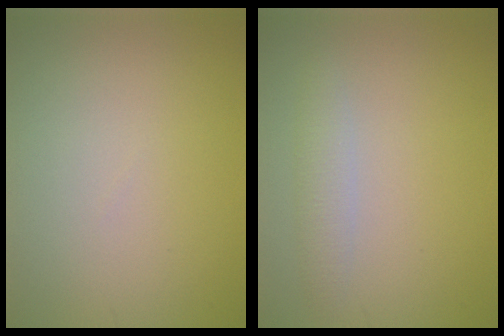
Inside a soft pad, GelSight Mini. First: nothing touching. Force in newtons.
{"total": 1.8, "press": 1.8, "slide": 0.2}